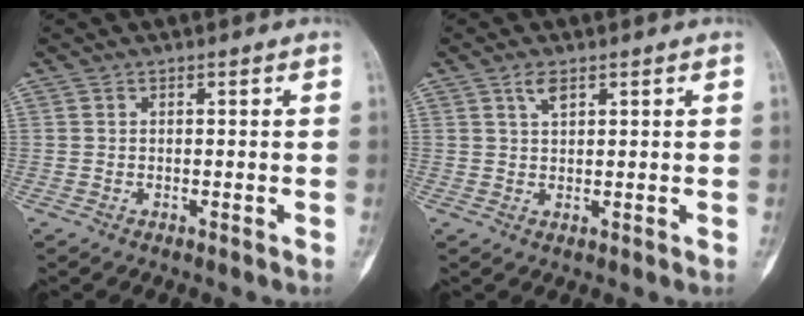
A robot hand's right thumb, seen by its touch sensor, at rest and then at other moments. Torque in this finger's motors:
{"motor_torque": [0.47, 0.43, 0.00, -0.10, 0.00]}